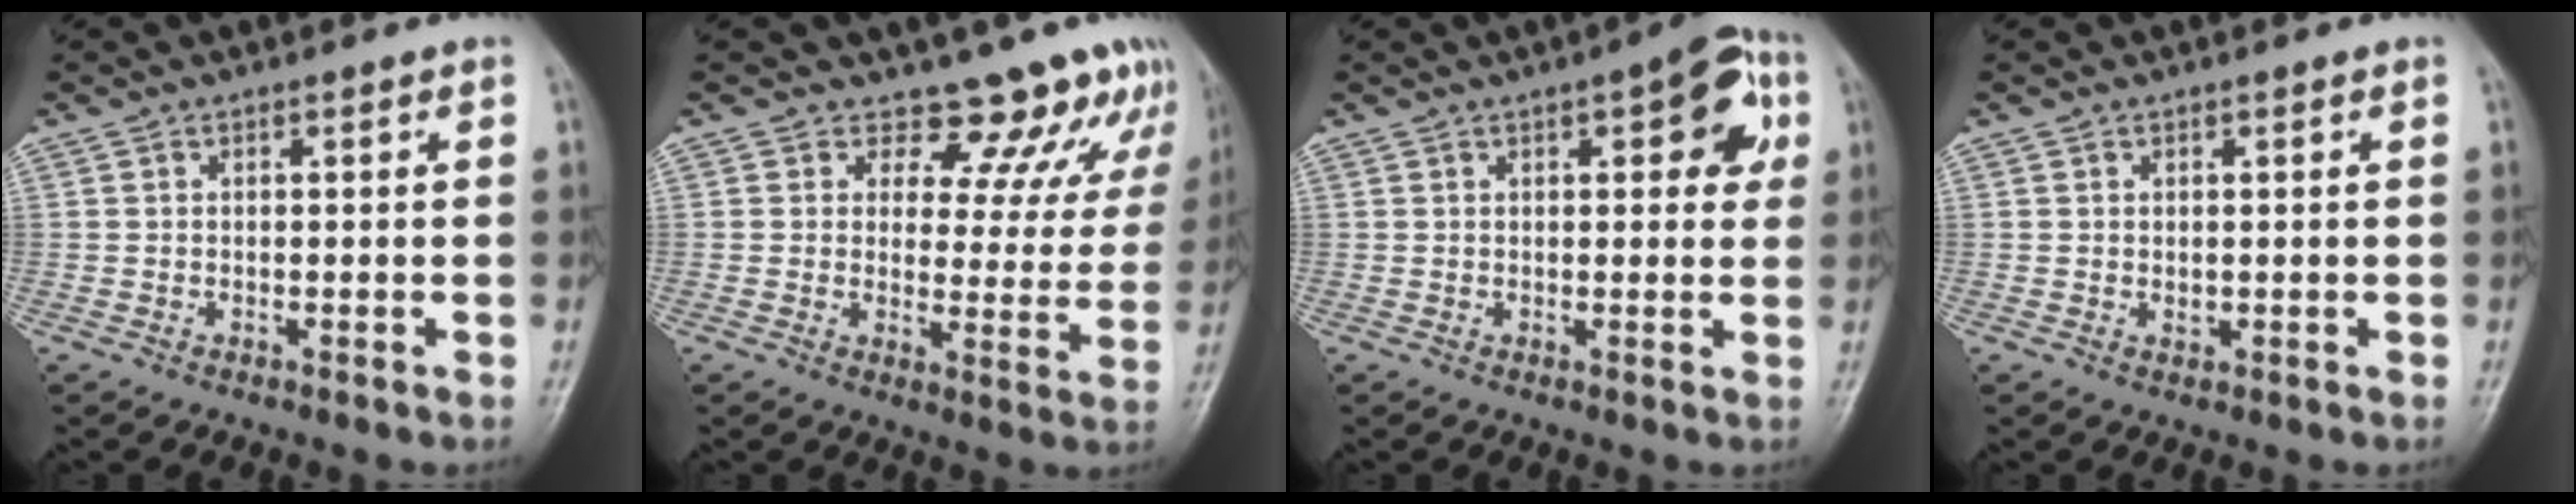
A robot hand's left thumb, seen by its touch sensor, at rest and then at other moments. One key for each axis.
{"total": 12.5, "fx": 11.0, "fy": 5.6, "fz": 2.3, "tx": 0.026, "ty": -0.072, "tz": 0.108}
{"total": 8.8, "fx": 3.2, "fy": 3.7, "fz": 7.3, "tx": -0.056, "ty": 0.004, "tz": 0.030}
{"total": 1.4, "fx": 0.2, "fy": 0.9, "fz": 1.0, "tx": -0.012, "ty": 0.000, "tz": 0.005}